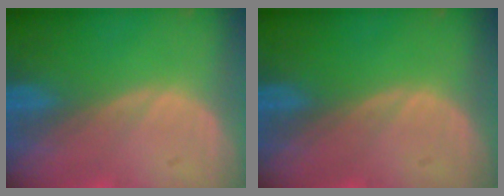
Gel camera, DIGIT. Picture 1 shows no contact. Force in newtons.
{"total": 0.0}